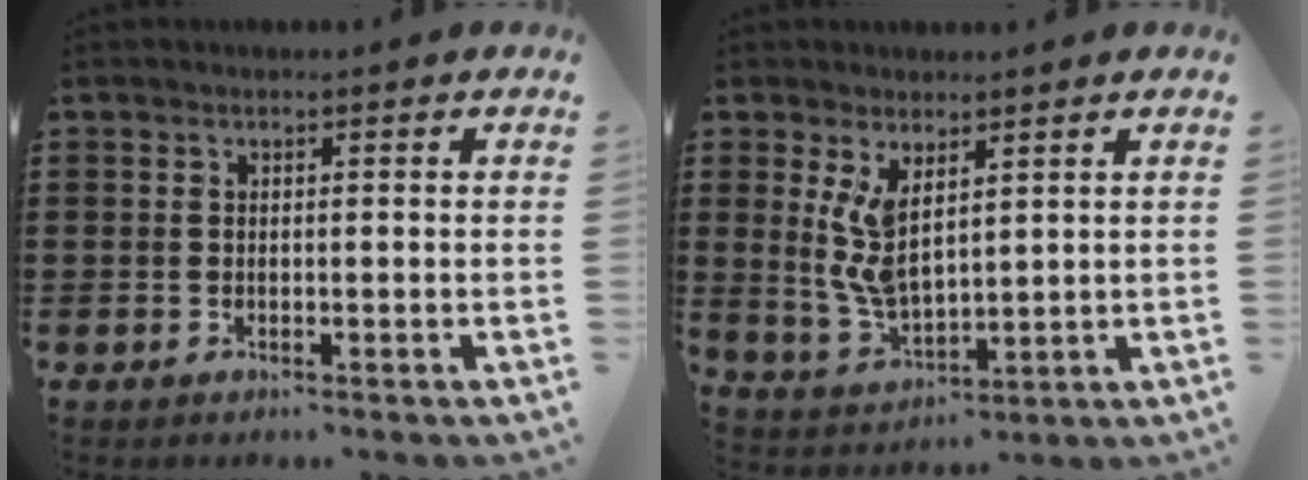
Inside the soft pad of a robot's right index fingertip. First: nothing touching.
{"total": 6.9, "force": [2.3, 3.4, 5.6], "torque": [-0.133, -0.009, 0.039]}